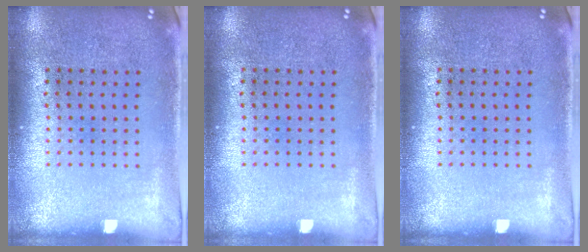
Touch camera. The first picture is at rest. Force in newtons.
{"total": 0.0}
{"total": 0.0}